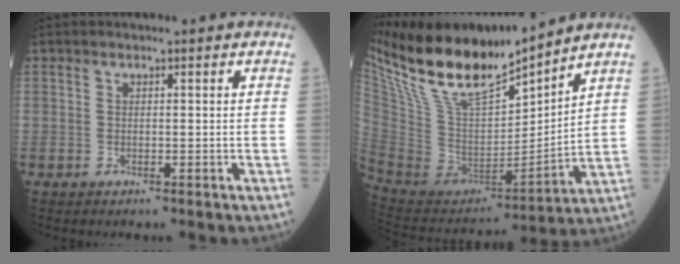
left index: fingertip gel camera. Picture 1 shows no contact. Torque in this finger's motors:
{"motor_torque": [1.02, -1.12, 0.41, 0.13]}